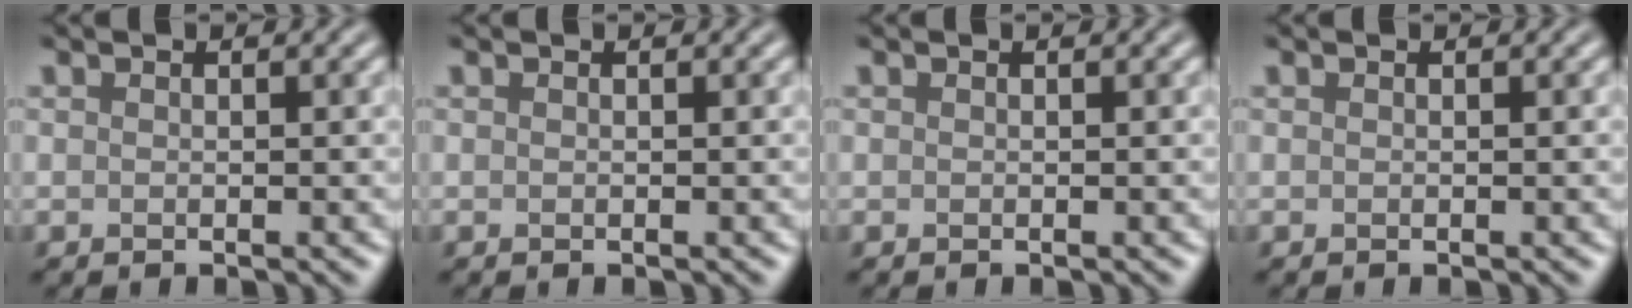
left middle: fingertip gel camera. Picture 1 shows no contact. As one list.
[{"total": 0.0}, {"total": 0.0}, {"total": 0.0}]